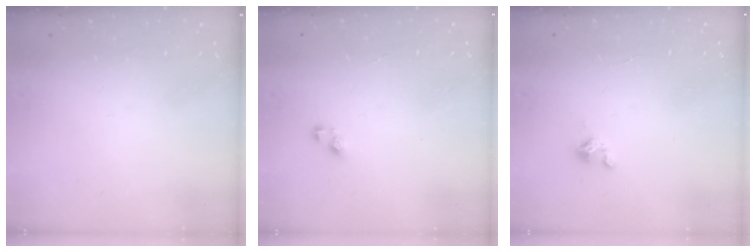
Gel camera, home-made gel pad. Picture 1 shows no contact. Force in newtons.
{"total": 3.4, "press": 3.4, "slide": 0.3}
{"total": 0.9, "press": 0.9, "slide": 0.2}